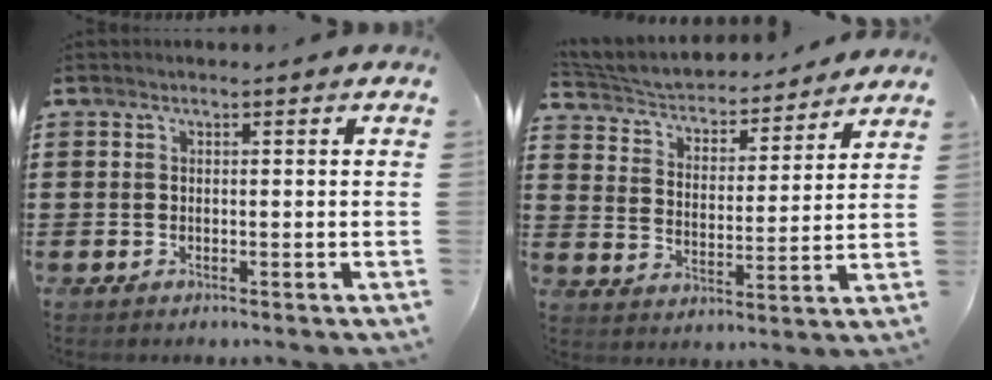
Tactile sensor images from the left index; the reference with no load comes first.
{"total": 3.4, "force": [3.3, 0.7, 0.4], "torque": [-0.031, -0.029, 0.049]}